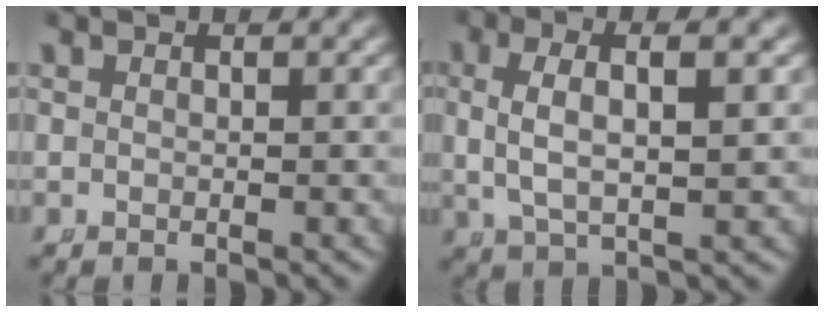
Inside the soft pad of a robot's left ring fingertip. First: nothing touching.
{"total": 4.9, "force": [1.1, 1.9, 4.4], "torque": [-0.095, -0.001, 0.030]}